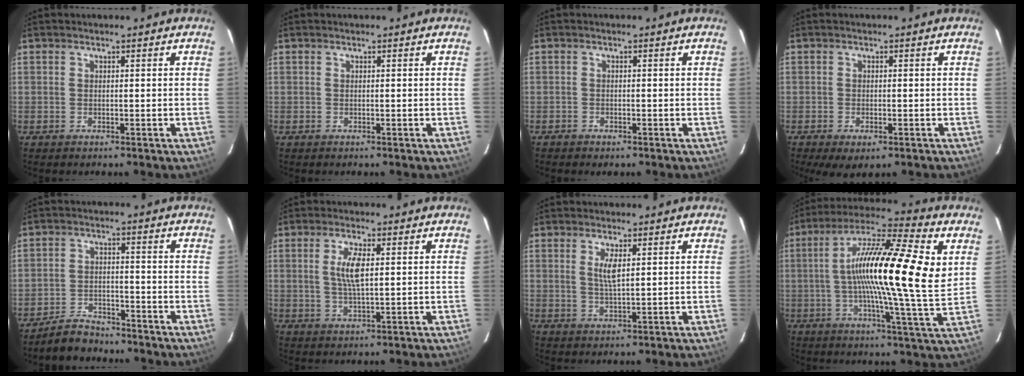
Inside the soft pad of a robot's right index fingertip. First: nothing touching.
{"total": 0.0}
{"total": 1.3, "force": [-0.9, 0.9, 0.1], "torque": [-0.008, 0.002, -0.014]}
{"total": 4.8, "force": [-2.7, 2.1, 3.3], "torque": [-0.072, -0.020, -0.041]}
{"total": 5.8, "force": [-5.2, 2.4, 1.0], "torque": [-0.042, 0.013, -0.084]}
{"total": 5.3, "force": [1.0, 1.4, 5.0], "torque": [-0.097, 0.001, 0.019]}
{"total": 3.4, "force": [1.1, 0.8, 3.1], "torque": [-0.061, -0.003, 0.020]}
{"total": 21.8, "force": [5.2, 2.8, 21.0], "torque": [-0.353, 0.025, 0.055]}